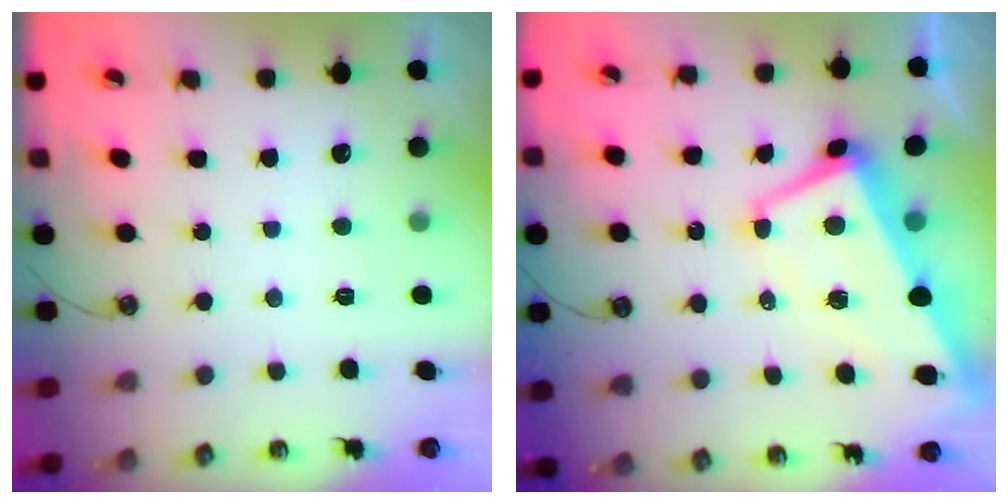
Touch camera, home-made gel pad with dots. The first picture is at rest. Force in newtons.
{"total": 2.7, "press": 2.2, "slide": 1.7}